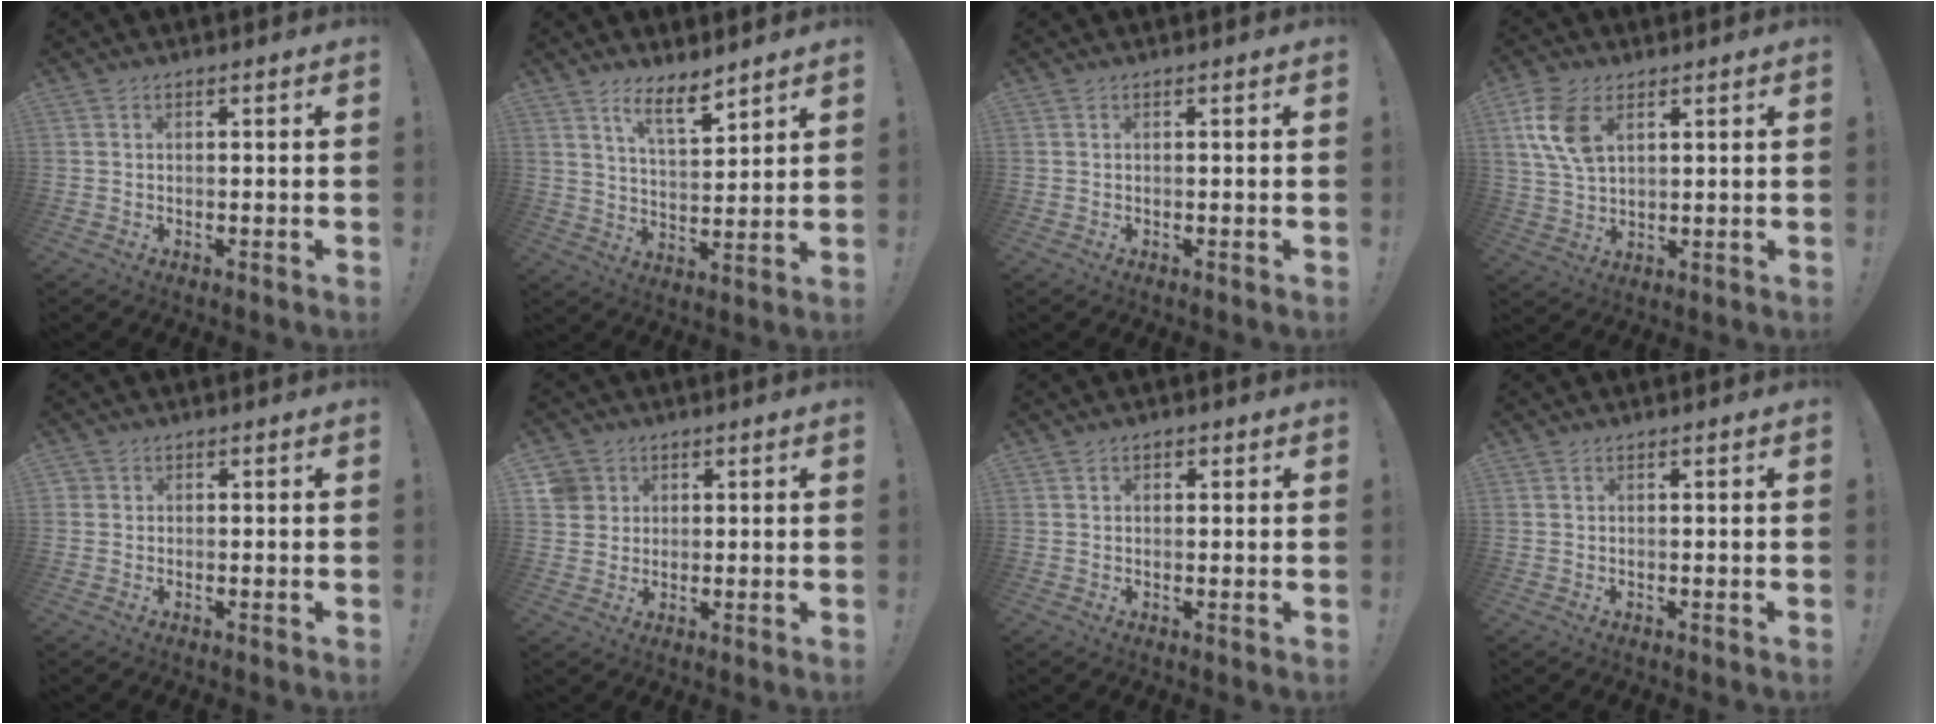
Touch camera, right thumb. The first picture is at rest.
{"total": 8.7, "force": [6.6, 2.4, 5.2], "torque": [-0.084, -0.047, 0.116]}
{"total": 0.0}
{"total": 11.0, "force": [4.8, 6.5, 7.4], "torque": [-0.158, -0.008, 0.091]}
{"total": 1.2, "force": [0.5, 1.0, 0.3], "torque": [-0.013, 0.004, 0.012]}
{"total": 5.3, "force": [1.9, 4.9, 1.0], "torque": [-0.017, -0.004, 0.039]}
{"total": 1.1, "force": [0.4, 0.9, 0.5], "torque": [-0.004, 0.000, 0.007]}
{"total": 0.0}